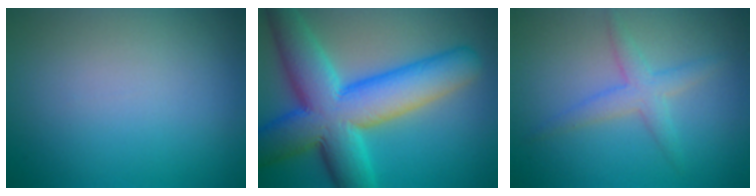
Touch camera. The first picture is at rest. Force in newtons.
{"total": 12.5, "press": 12.5, "slide": 0.2}
{"total": 2.5, "press": 2.5, "slide": 0.0}